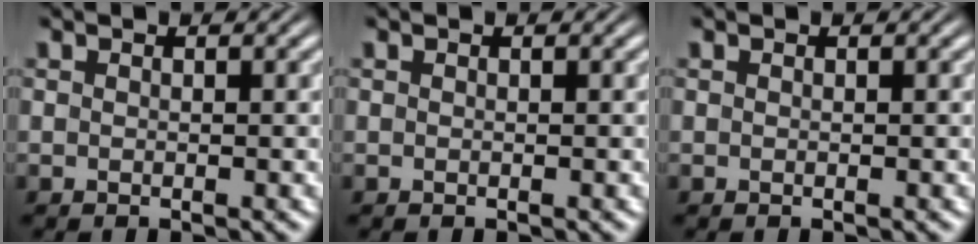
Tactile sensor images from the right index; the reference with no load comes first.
{"total": 0.0}
{"total": 0.0}